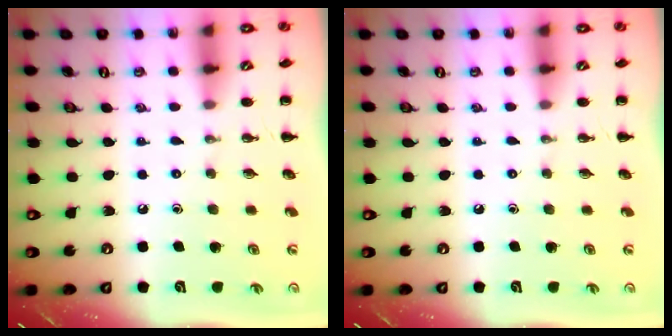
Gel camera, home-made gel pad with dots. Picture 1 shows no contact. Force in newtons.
{"total": 0.0}